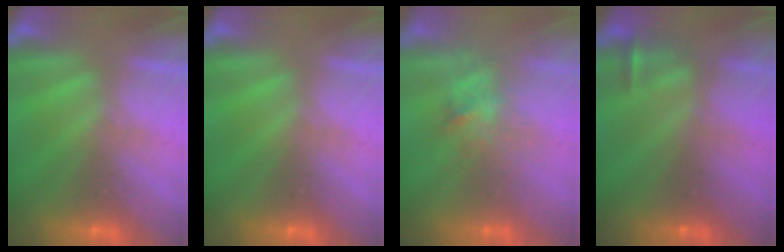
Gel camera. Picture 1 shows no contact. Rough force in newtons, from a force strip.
{"total": 0.0}
{"total": 2.8}
{"total": 3.1}